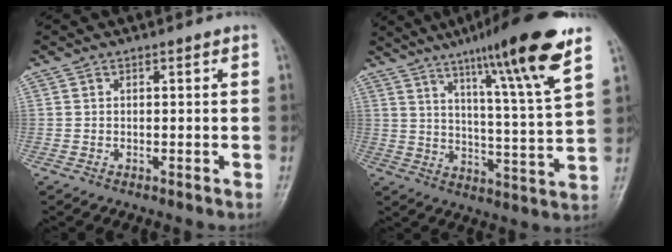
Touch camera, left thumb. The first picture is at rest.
{"total": 19.0, "force": [11.7, 1.0, 15.0], "torque": [-0.212, -0.052, 0.177]}